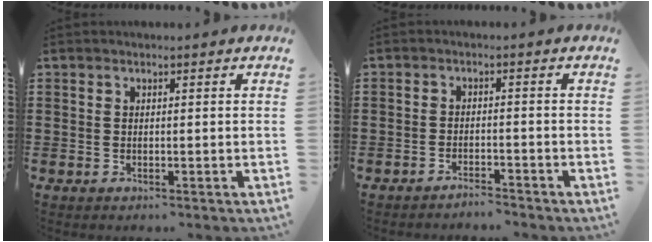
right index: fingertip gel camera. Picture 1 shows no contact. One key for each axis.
{"total": 2.0, "fx": -2.0, "fy": 0.0, "fz": -0.1, "tx": -0.005, "ty": 0.004, "tz": -0.043}